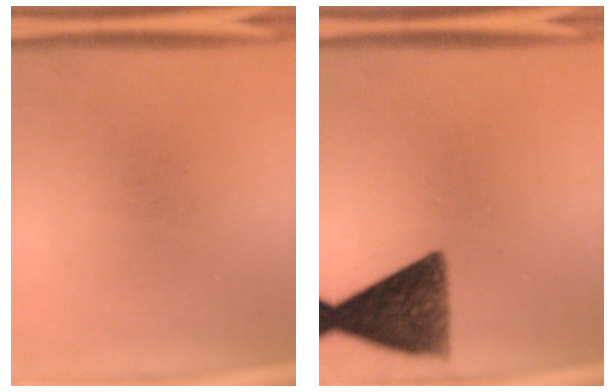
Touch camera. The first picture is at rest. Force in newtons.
{"total": 10.4}